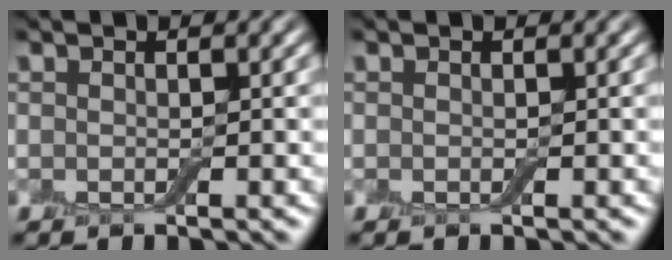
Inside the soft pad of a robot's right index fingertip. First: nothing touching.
{"total": 0.0}